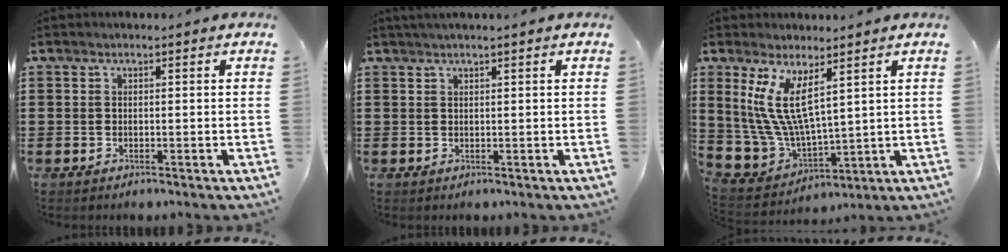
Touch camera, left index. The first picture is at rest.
{"total": 1.0, "force": [0.7, -0.1, 0.7], "torque": [-0.011, 0.001, 0.013]}
{"total": 10.4, "force": [4.7, 4.4, 8.2], "torque": [-0.204, -0.018, 0.085]}